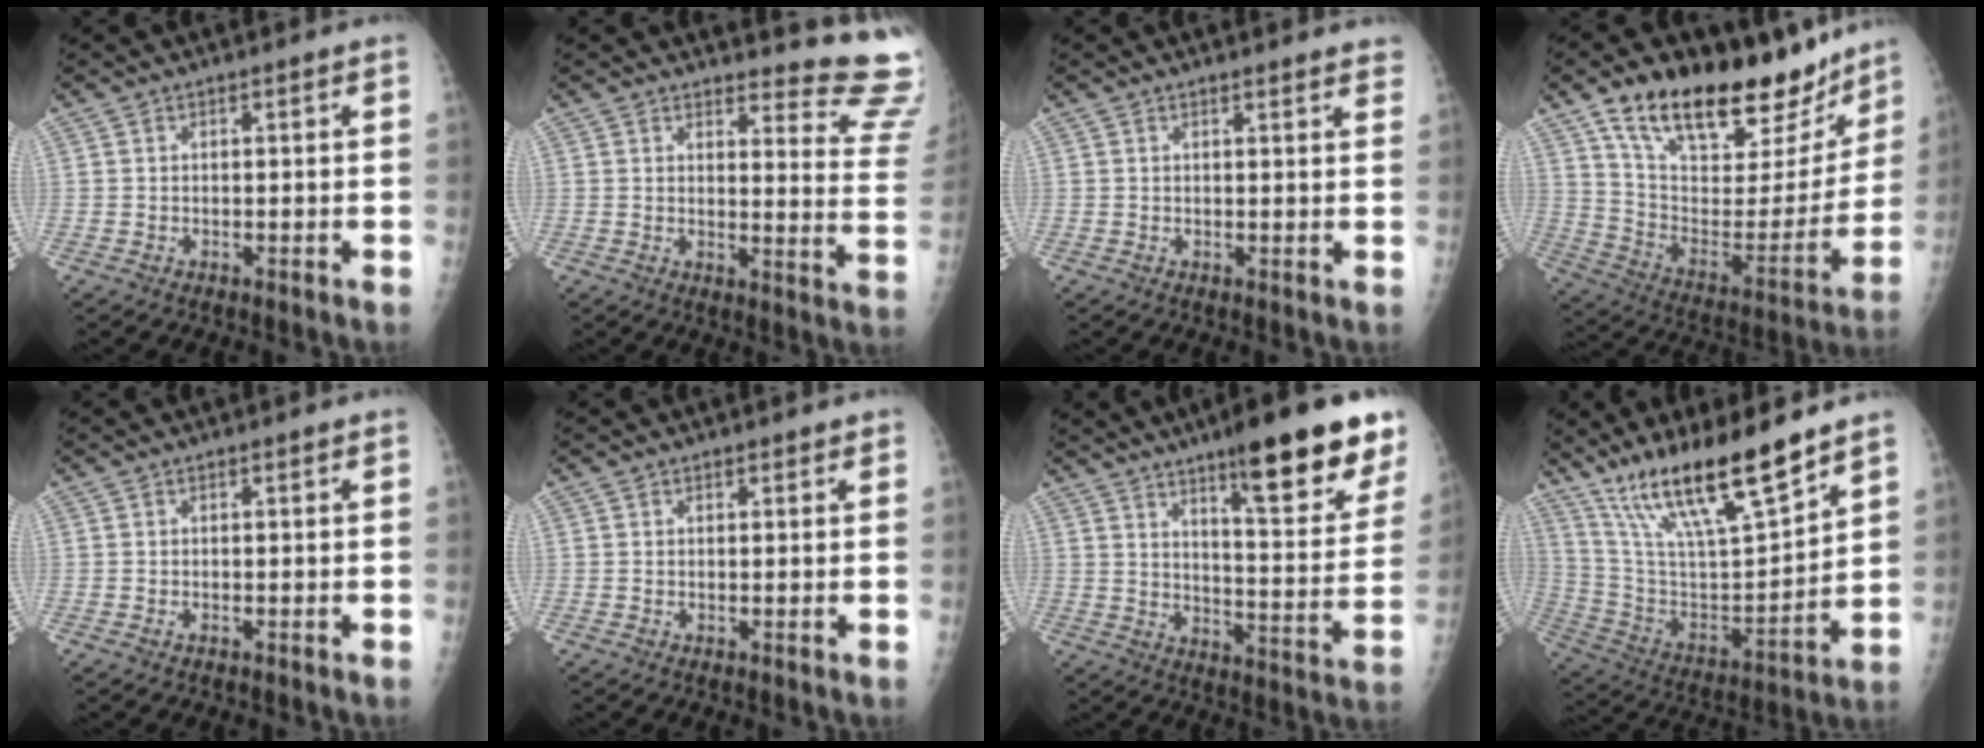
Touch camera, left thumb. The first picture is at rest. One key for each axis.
{"total": 14.8, "fx": 14.3, "fy": 2.4, "fz": 2.8, "tx": 0.005, "ty": -0.166, "tz": 0.132}
{"total": 3.6, "fx": 3.4, "fy": 0.7, "fz": 1.0, "tx": 0.001, "ty": -0.013, "tz": 0.026}
{"total": 28.9, "fx": 20.6, "fy": 12.2, "fz": 16.2, "tx": -0.215, "ty": -0.064, "tz": 0.329}
{"total": 0.0}
{"total": 0.6, "fx": 0.5, "fy": 0.3, "fz": 0.0, "tx": 0.000, "ty": -0.004, "tz": 0.005}
{"total": 21.2, "fx": 13.3, "fy": 4.5, "fz": 15.9, "tx": -0.183, "ty": -0.064, "tz": 0.191}
{"total": 21.1, "fx": 15.5, "fy": 3.8, "fz": 13.9, "tx": -0.226, "ty": -0.067, "tz": 0.288}